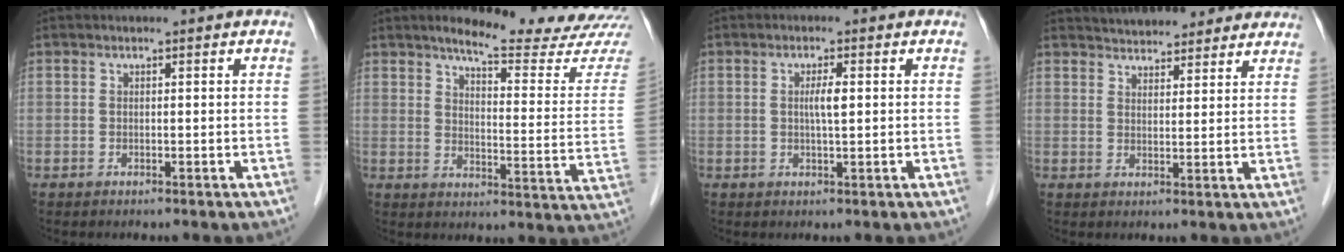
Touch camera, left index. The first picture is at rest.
{"total": 17.7, "force": [16.4, 0.1, 6.6], "torque": [-0.089, -0.091, 0.194]}
{"total": 2.4, "force": [0.3, 0.2, 2.4], "torque": [-0.046, 0.000, 0.005]}
{"total": 12.3, "force": [11.3, 3.5, 3.5], "torque": [-0.031, 0.027, 0.143]}